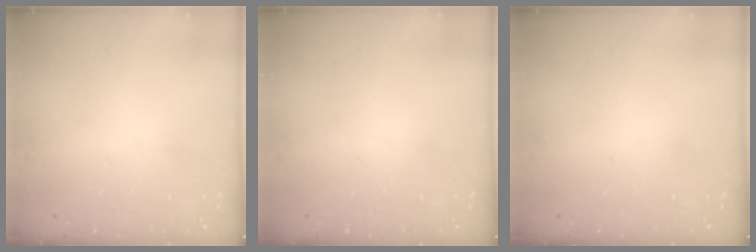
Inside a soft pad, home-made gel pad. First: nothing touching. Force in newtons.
{"total": 0.0}
{"total": 0.0}